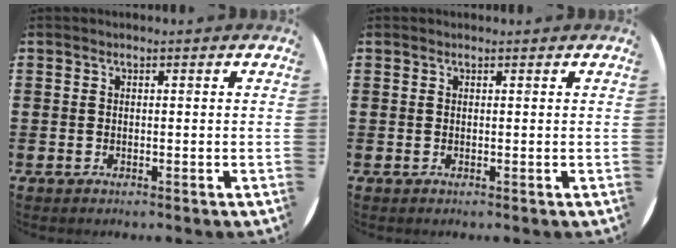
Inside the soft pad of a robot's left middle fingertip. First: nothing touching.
{"total": 0.0}